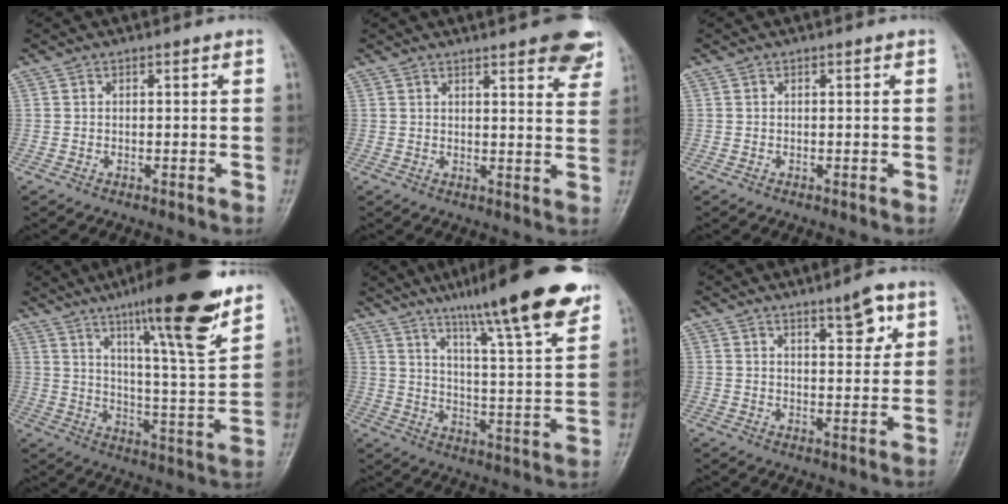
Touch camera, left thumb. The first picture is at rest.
{"total": 10.4, "force": [7.0, 2.5, 7.2], "torque": [-0.062, -0.029, 0.077]}
{"total": 0.0}
{"total": 20.2, "force": [13.4, 2.3, 14.9], "torque": [-0.202, -0.069, 0.207]}
{"total": 20.9, "force": [14.6, 2.4, 14.7], "torque": [-0.198, -0.057, 0.217]}
{"total": 5.9, "force": [3.4, 1.9, 4.5], "torque": [-0.055, -0.021, 0.050]}